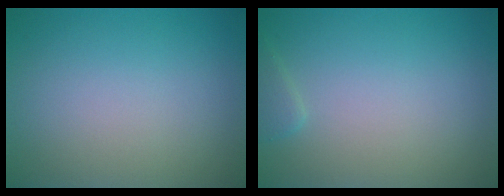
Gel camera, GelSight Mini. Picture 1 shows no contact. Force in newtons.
{"total": 0.9, "press": 0.9, "slide": 0.0}